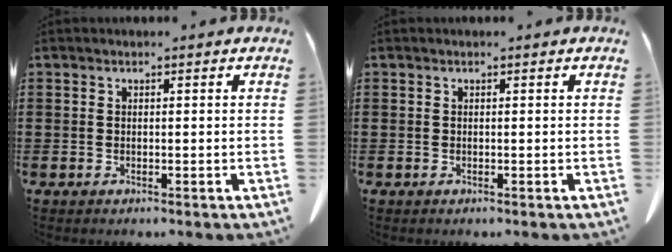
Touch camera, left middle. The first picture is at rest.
{"total": 0.0}